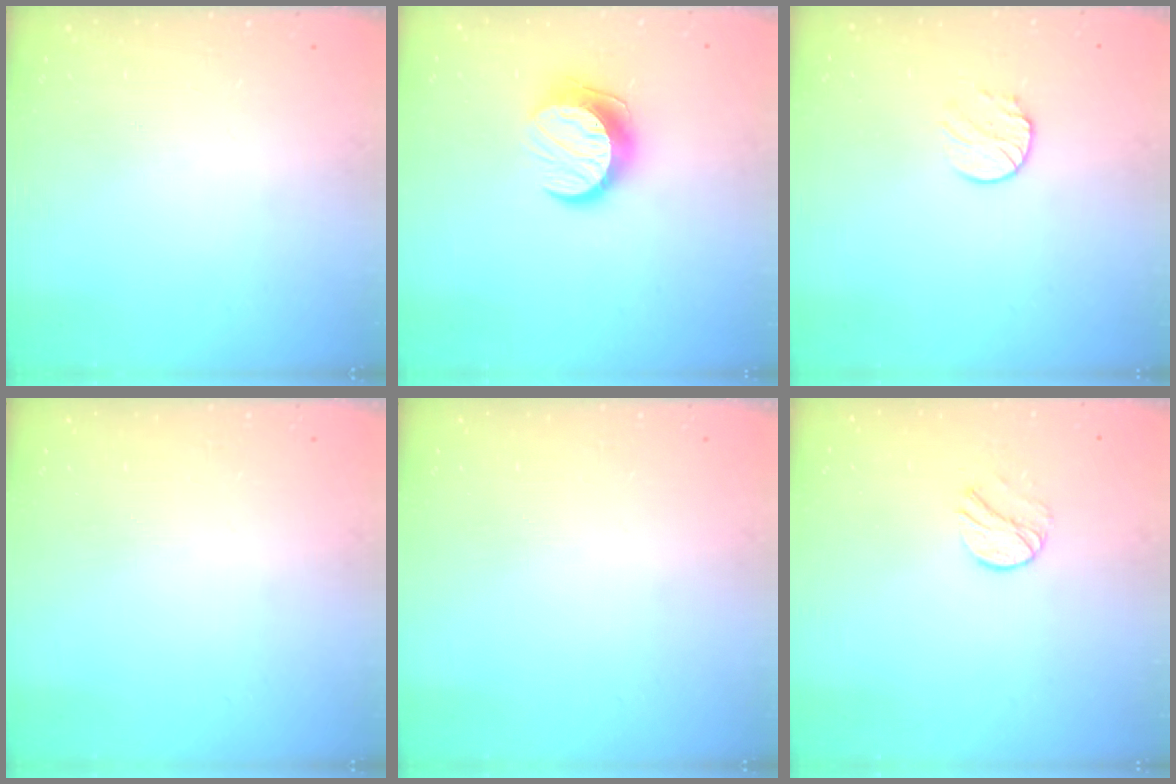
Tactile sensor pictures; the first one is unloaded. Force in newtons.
{"total": 10.6, "press": 10.6, "slide": 0.5}
{"total": 8.0, "press": 8.0, "slide": 0.8}
{"total": 0.0}
{"total": 0.0}
{"total": 7.7, "press": 7.7, "slide": 0.6}